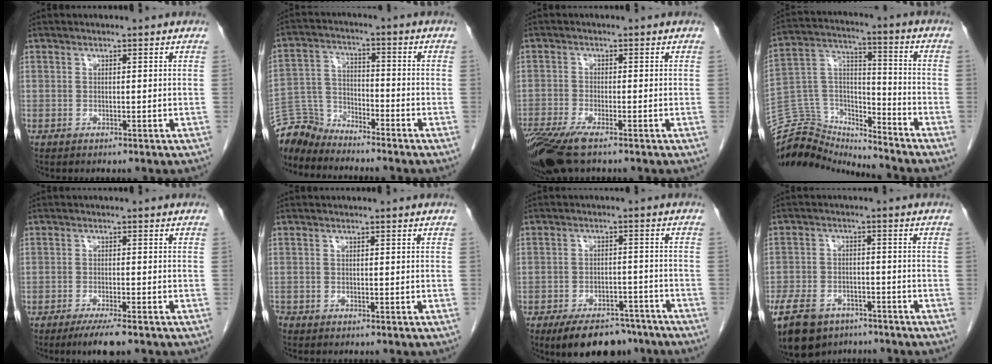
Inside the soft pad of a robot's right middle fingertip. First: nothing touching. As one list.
[{"total": 7.1, "force": [-7.0, 1.2, -0.2], "torque": [-0.008, 0.005, -0.139]}, {"total": 7.9, "force": [-5.5, 1.5, 5.5], "torque": [-0.104, -0.018, -0.102]}, {"total": 14.8, "force": [-14.5, 2.7, 0.5], "torque": [-0.017, 0.068, -0.257]}, {"total": 4.7, "force": [-3.4, 0.4, 3.2], "torque": [-0.053, -0.011, -0.054]}, {"total": 1.0, "force": [-0.8, 0.5, 0.1], "torque": [-0.009, -0.001, -0.017]}, {"total": 11.7, "force": [-9.2, 5.1, 5.3], "torque": [-0.066, 0.006, -0.138]}, {"total": 14.7, "force": [-9.6, 8.9, 6.7], "torque": [-0.171, -0.006, -0.145]}]